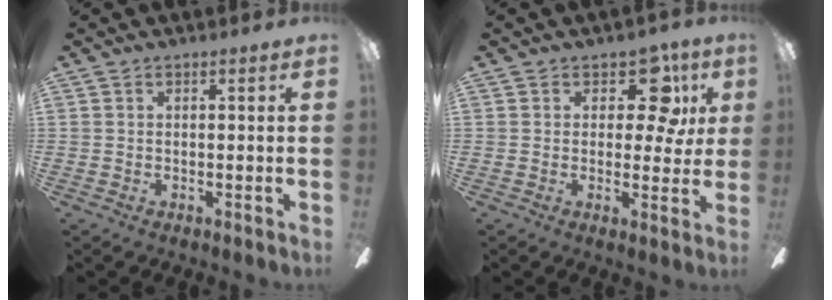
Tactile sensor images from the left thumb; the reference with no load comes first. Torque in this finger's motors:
{"motor_torque": [-0.16, -0.17, -0.30, 0.32, -0.05]}